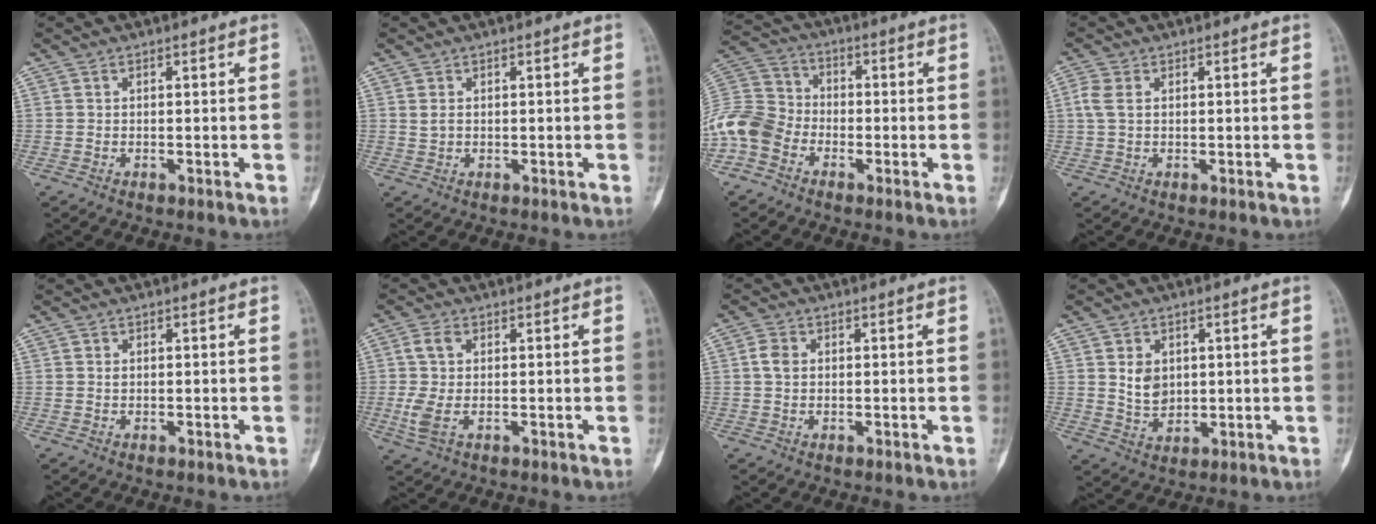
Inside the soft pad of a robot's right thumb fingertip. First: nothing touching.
{"total": 1.1, "force": [0.3, 0.8, 0.7], "torque": [-0.012, 0.000, 0.009]}
{"total": 10.5, "force": [-4.6, 8.1, 4.8], "torque": [-0.086, 0.039, -0.107]}
{"total": 2.9, "force": [0.7, 1.8, 2.2], "torque": [-0.060, 0.010, 0.014]}
{"total": 0.6, "force": [0.2, 0.4, 0.4], "torque": [-0.006, 0.001, 0.004]}
{"total": 5.6, "force": [-0.2, 3.0, 4.7], "torque": [-0.130, 0.008, -0.002]}
{"total": 2.9, "force": [0.5, 2.0, 2.0], "torque": [-0.040, 0.004, 0.007]}
{"total": 5.4, "force": [1.3, 4.1, 3.3], "torque": [-0.040, -0.014, 0.033]}